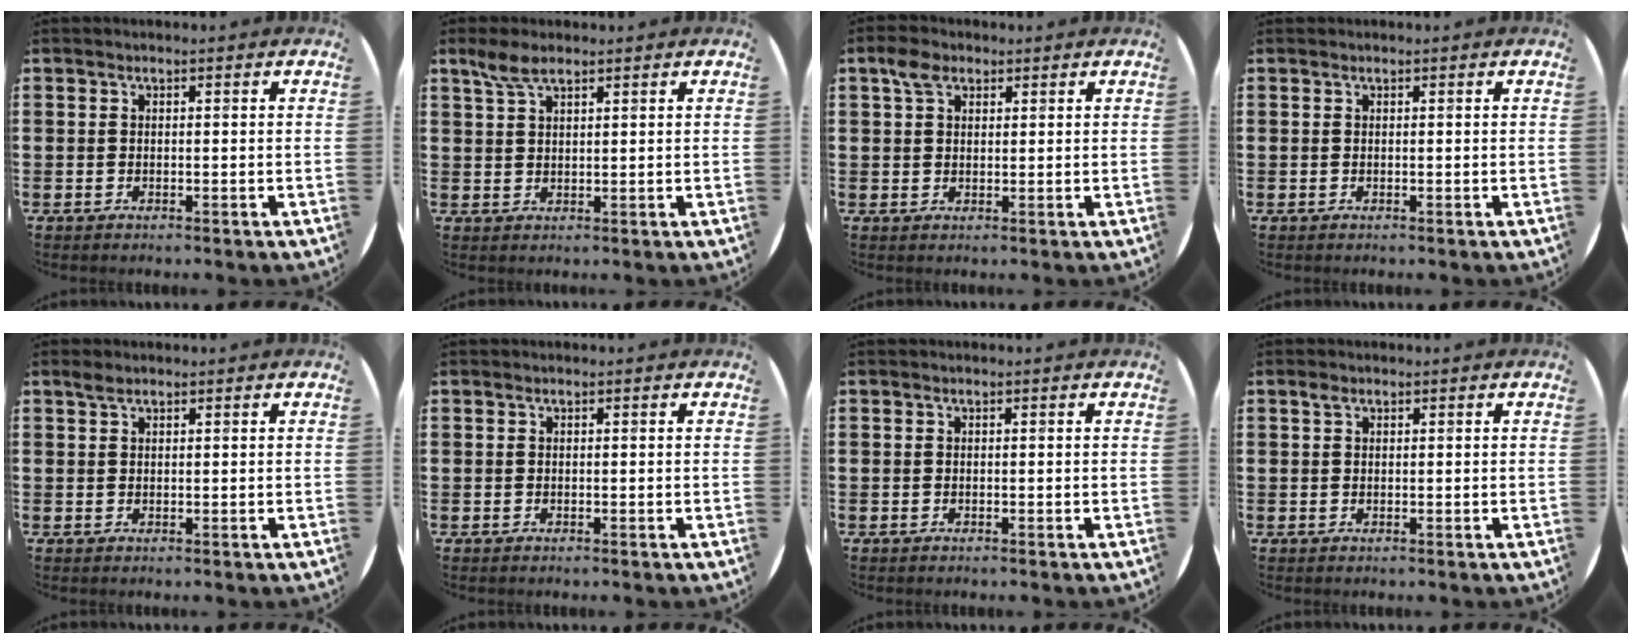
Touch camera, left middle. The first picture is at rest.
{"total": 3.7, "force": [2.6, 1.3, 2.2], "torque": [-0.049, 0.005, 0.048]}
{"total": 3.1, "force": [2.1, 1.8, 1.5], "torque": [-0.026, 0.004, 0.036]}
{"total": 0.0}
{"total": 1.2, "force": [1.0, 0.5, 0.5], "torque": [-0.004, 0.001, 0.017]}
{"total": 0.0}
{"total": 0.0}
{"total": 0.9, "force": [0.5, 0.6, 0.4], "torque": [-0.001, 0.001, 0.008]}